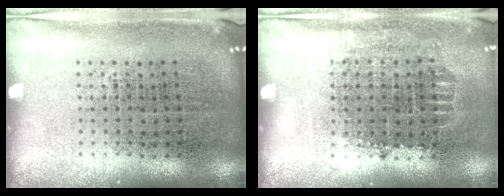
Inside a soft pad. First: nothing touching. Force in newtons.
{"total": 0.7, "press": 0.7, "slide": 0.2}